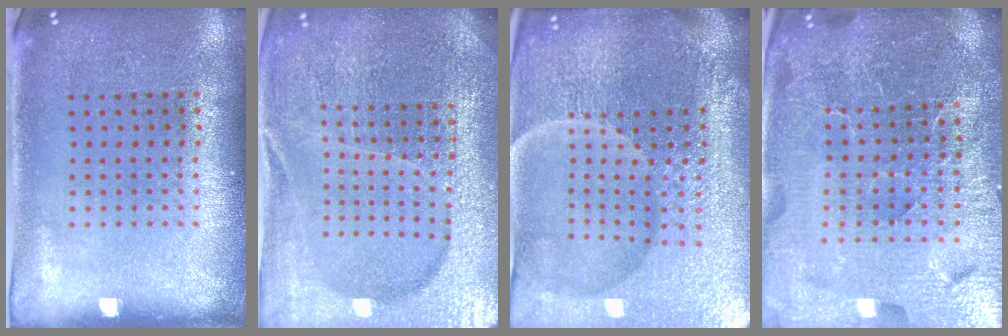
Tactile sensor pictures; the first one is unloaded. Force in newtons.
{"total": 5.3, "press": 4.8, "slide": 2.2}
{"total": 6.8, "press": 6.0, "slide": 3.0}
{"total": 6.1, "press": 5.4, "slide": 2.7}